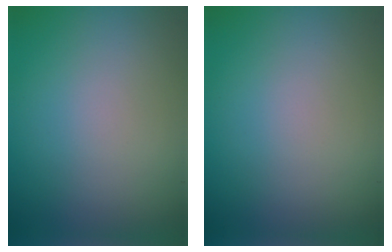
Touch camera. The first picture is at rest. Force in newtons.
{"total": 0.0}